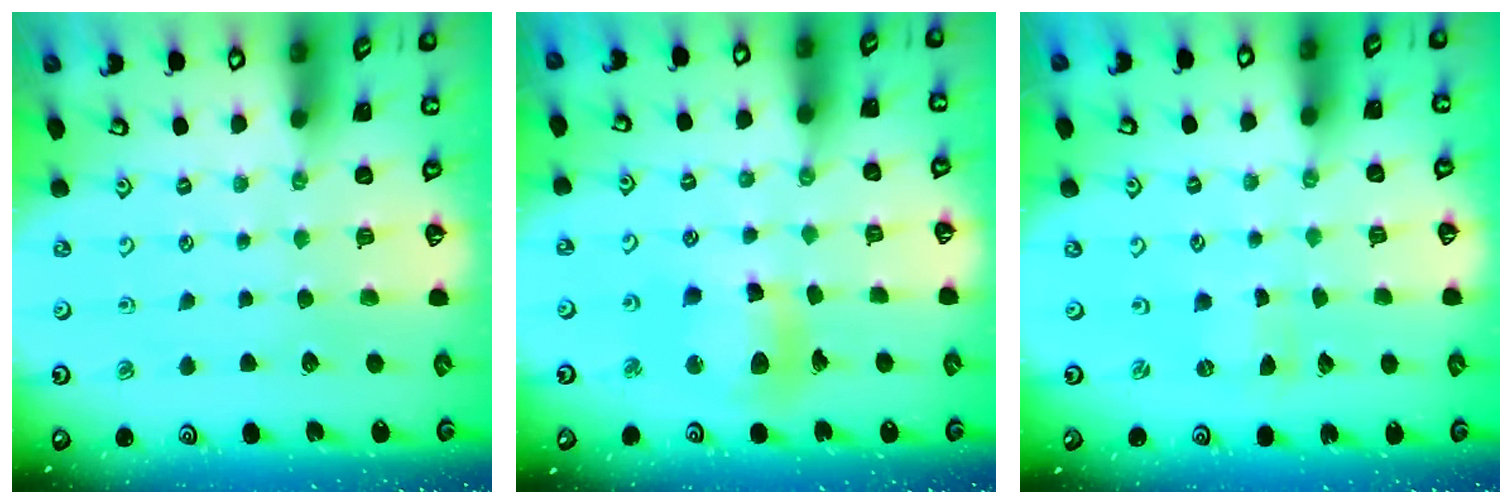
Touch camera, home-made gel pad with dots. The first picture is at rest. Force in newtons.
{"total": 12.0, "press": 11.9, "slide": 1.6}
{"total": 0.0}